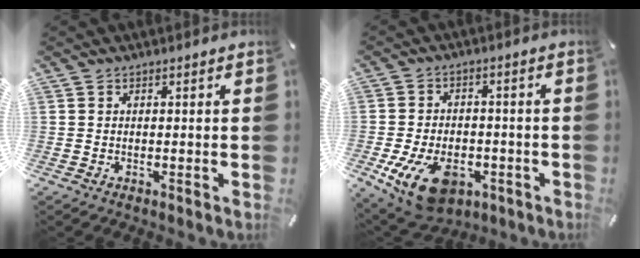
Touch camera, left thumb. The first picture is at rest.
{"total": 13.0, "force": [-5.4, 8.2, 8.5], "torque": [-0.166, 0.024, -0.091]}